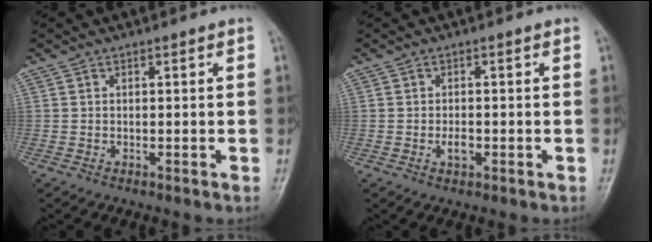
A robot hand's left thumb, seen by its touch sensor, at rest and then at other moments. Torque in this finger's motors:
{"motor_torque": [-0.01, 0.07, 0.39, 0.02, 0.00]}